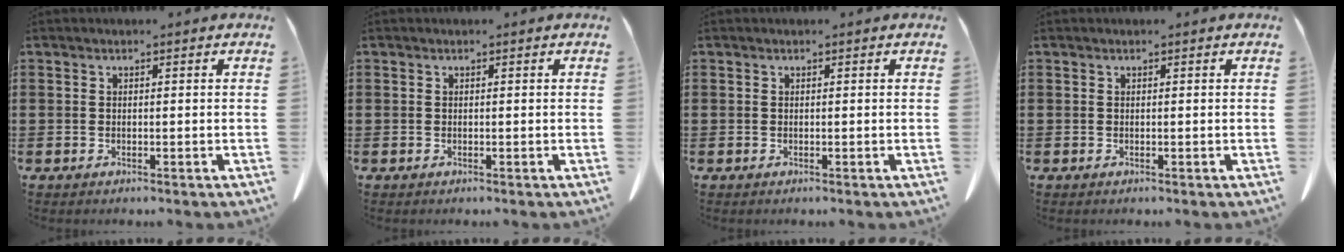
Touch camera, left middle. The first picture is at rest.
{"total": 0.0}
{"total": 0.0}
{"total": 0.0}